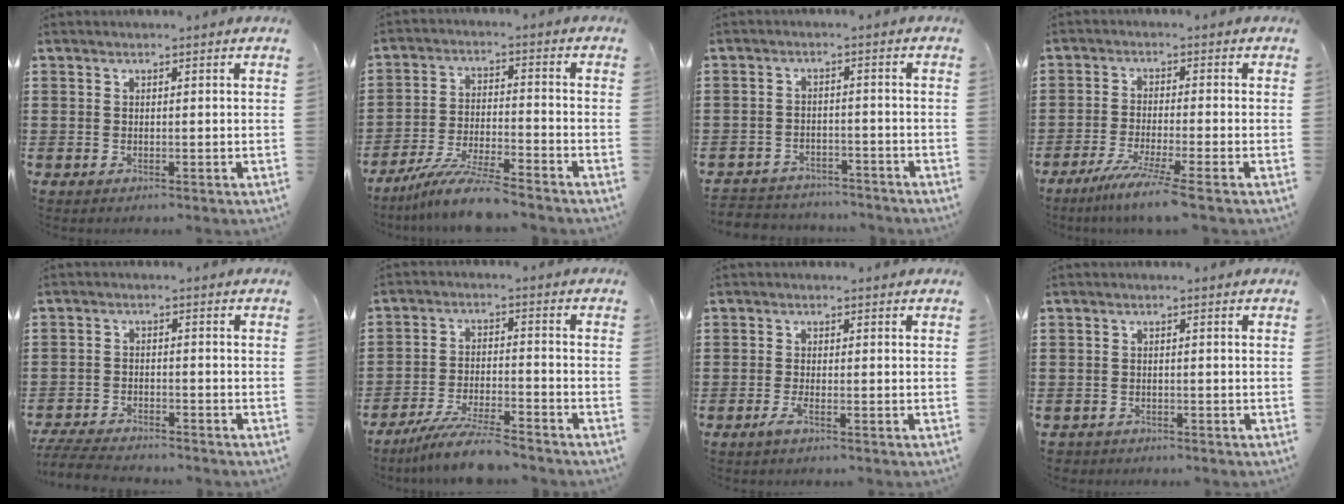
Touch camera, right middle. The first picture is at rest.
{"total": 8.4, "force": [-7.4, 0.2, 4.0], "torque": [-0.081, -0.002, -0.141]}
{"total": 3.2, "force": [-3.2, 0.6, -0.3], "torque": [-0.005, -0.002, -0.069]}
{"total": 5.0, "force": [-3.9, -0.6, 3.2], "torque": [-0.064, -0.020, -0.070]}
{"total": 4.6, "force": [-4.4, 0.5, 1.0], "torque": [-0.028, 0.000, -0.091]}
{"total": 7.5, "force": [-6.7, 0.4, 3.4], "torque": [-0.067, -0.001, -0.125]}
{"total": 1.6, "force": [-0.9, 0.0, 1.4], "torque": [-0.032, -0.005, -0.019]}
{"total": 1.3, "force": [-1.2, 0.4, -0.1], "torque": [-0.004, -0.002, -0.027]}